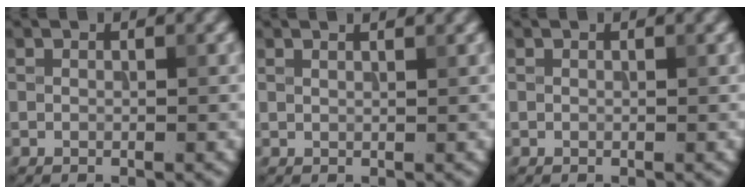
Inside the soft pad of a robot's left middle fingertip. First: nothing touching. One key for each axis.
{"total": 1.8, "fx": 1.4, "fy": 0.6, "fz": 0.9, "tx": -0.005, "ty": 0.002, "tz": 0.004}
{"total": 0.0}